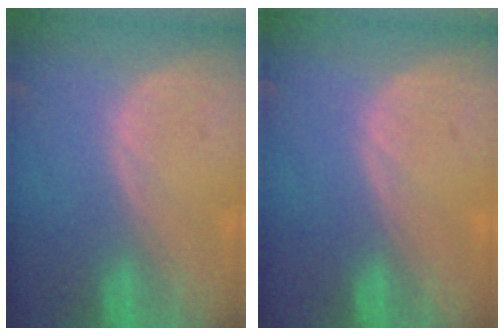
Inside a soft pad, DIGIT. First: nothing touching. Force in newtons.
{"total": 0.0}